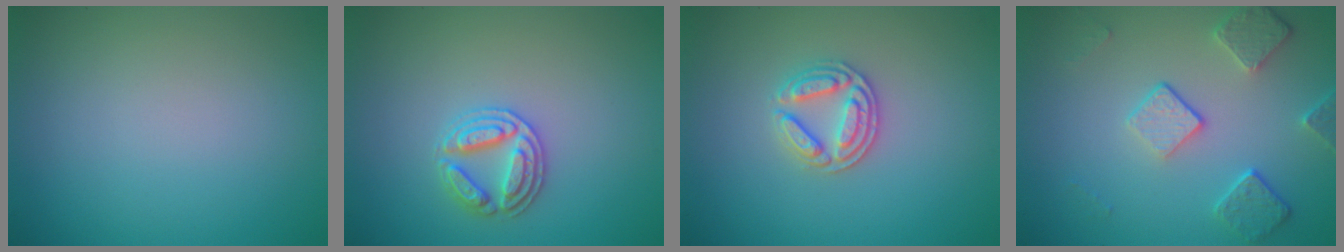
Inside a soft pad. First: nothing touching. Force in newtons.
{"total": 2.8, "press": 2.8, "slide": 0.2}
{"total": 2.9, "press": 2.7, "slide": 0.9}
{"total": 4.1, "press": 3.2, "slide": 2.7}